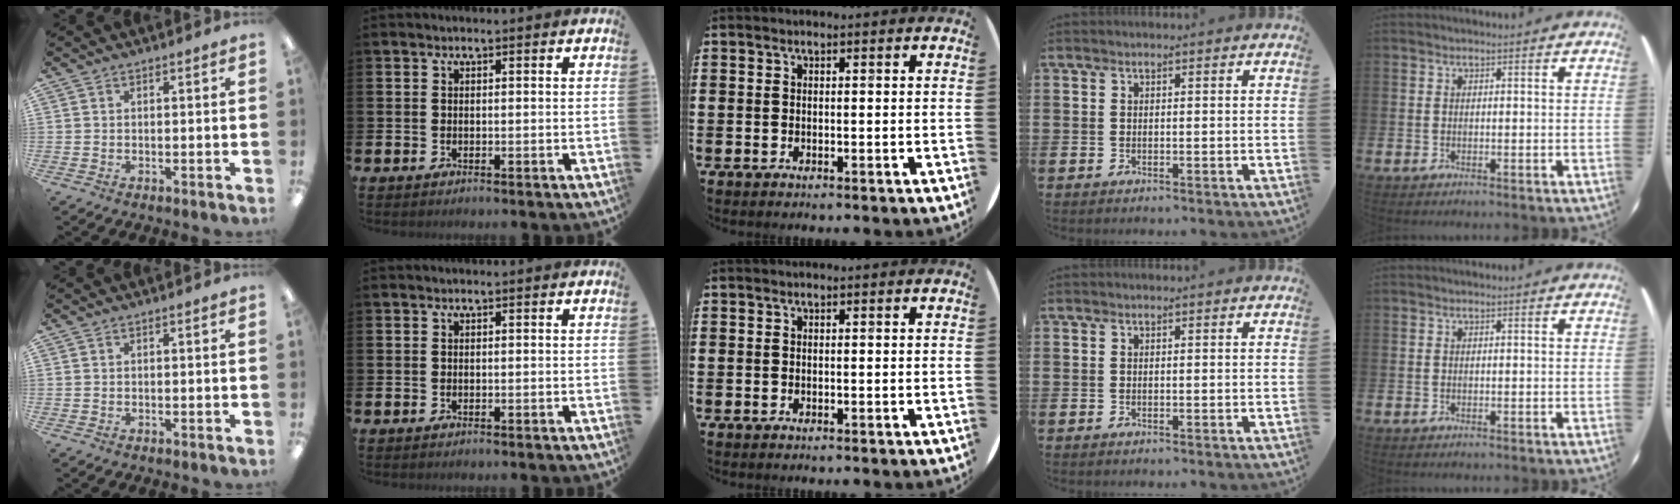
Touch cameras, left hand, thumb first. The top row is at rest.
{}